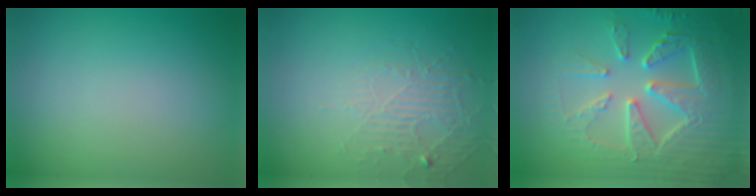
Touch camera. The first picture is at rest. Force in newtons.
{"total": 2.0, "press": 1.1, "slide": 1.7}
{"total": 7.5, "press": 6.1, "slide": 4.3}